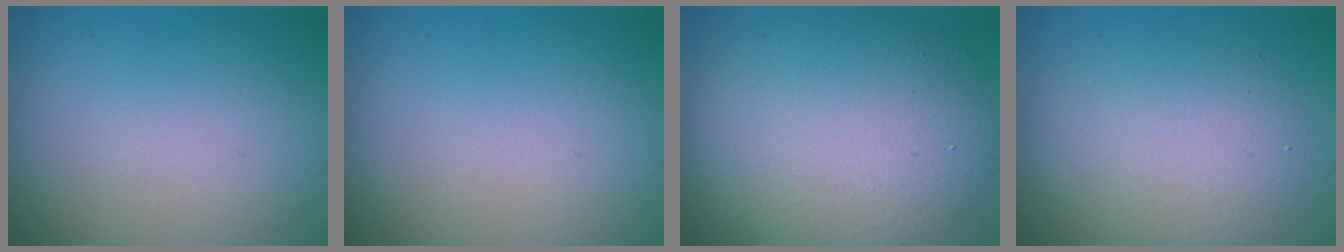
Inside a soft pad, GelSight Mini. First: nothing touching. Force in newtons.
{"total": 0.0}
{"total": 11.7, "press": 11.7, "slide": 0.7}
{"total": 4.5, "press": 4.5, "slide": 0.2}